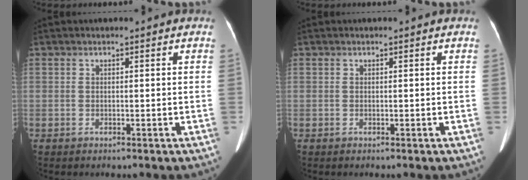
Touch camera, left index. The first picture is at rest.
{"total": 0.0}